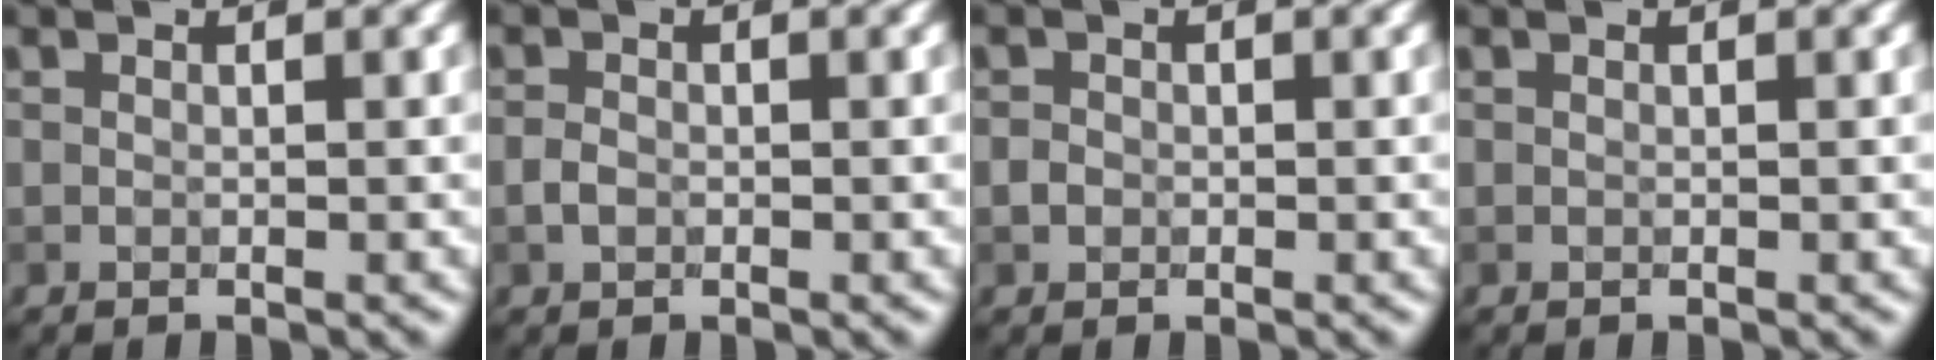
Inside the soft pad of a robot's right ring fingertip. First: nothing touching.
{"total": 1.1, "force": [-0.4, 0.8, 0.6], "torque": [-0.013, -0.001, -0.010]}
{"total": 0.9, "force": [-0.3, 0.8, 0.3], "torque": [-0.004, -0.001, -0.007]}
{"total": 0.0}